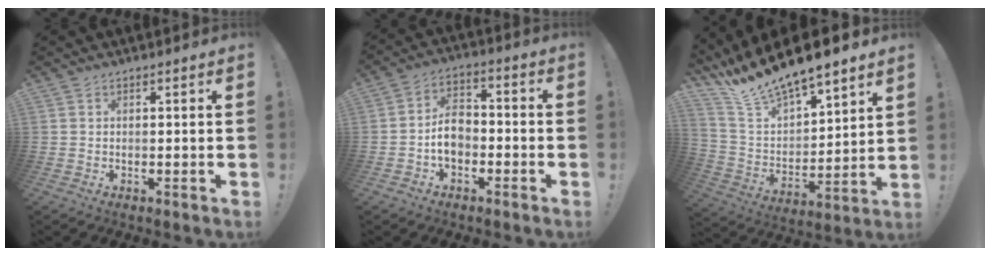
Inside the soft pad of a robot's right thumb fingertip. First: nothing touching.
{"total": 8.5, "force": [-2.5, 5.8, 5.6], "torque": [-0.094, 0.015, -0.045]}
{"total": 13.3, "force": [11.9, 3.5, 4.9], "torque": [-0.119, -0.097, 0.215]}